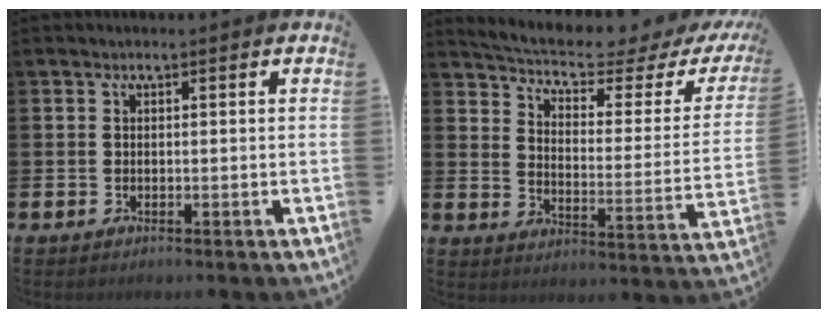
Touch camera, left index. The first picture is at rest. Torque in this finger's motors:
{"motor_torque": [1.07, -1.07, 0.10, 0.07]}